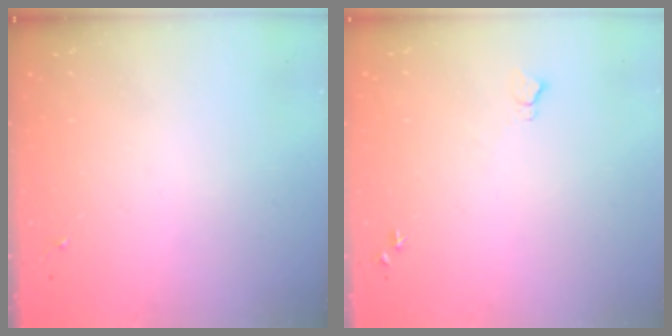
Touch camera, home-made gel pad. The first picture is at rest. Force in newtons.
{"total": 5.5, "press": 5.5, "slide": 0.7}